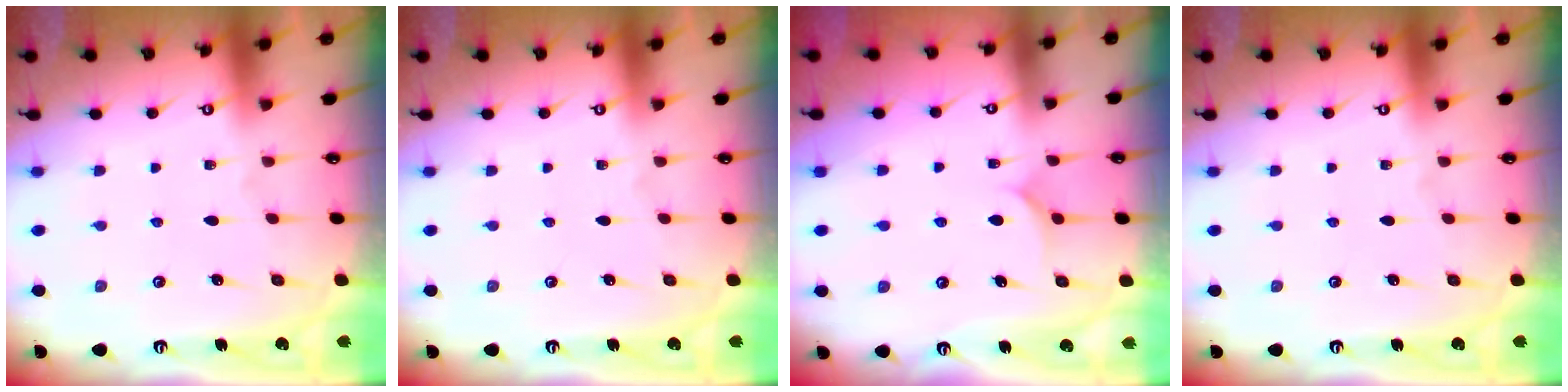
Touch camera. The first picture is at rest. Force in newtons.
{"total": 0.0}
{"total": 5.1, "press": 5.1, "slide": 0.5}
{"total": 0.0}